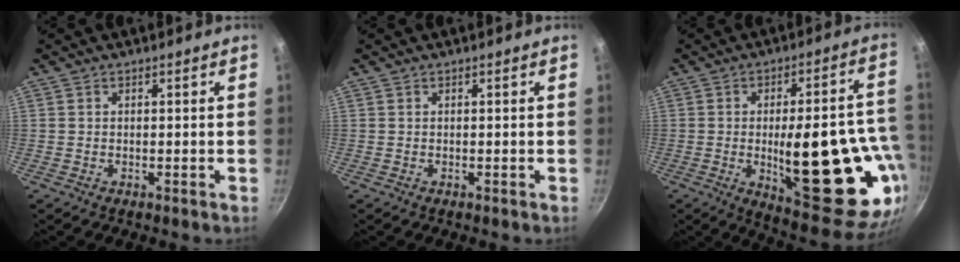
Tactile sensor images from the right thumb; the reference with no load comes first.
{"total": 0.0}
{"total": 27.7, "force": [-5.3, 10.3, 25.2], "torque": [-0.299, 0.003, -0.054]}